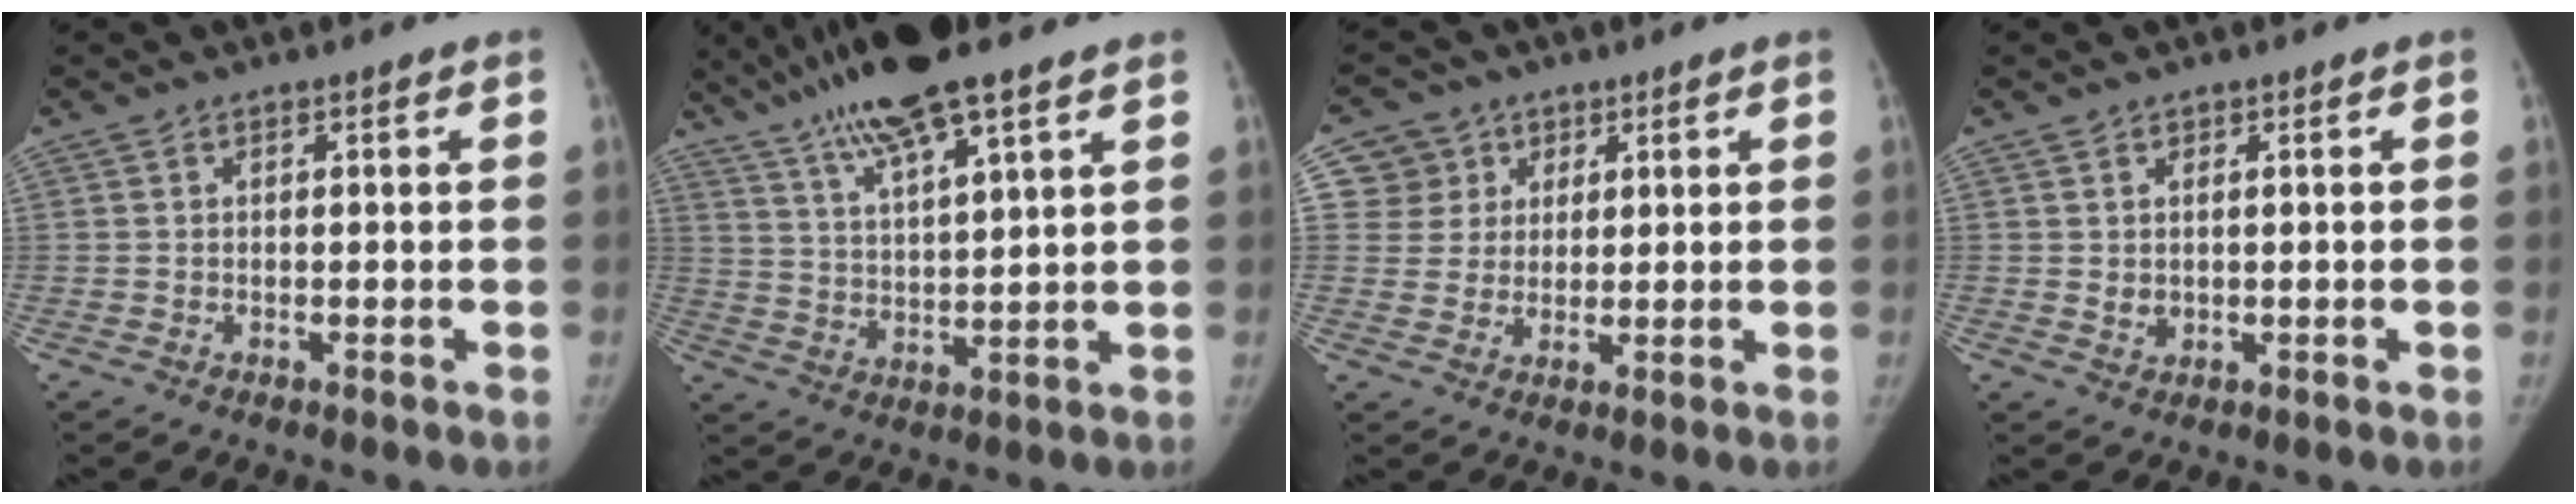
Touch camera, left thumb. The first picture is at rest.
{"total": 13.9, "force": [9.9, 1.7, 9.6], "torque": [-0.180, -0.027, 0.187]}
{"total": 6.4, "force": [2.8, 5.8, -0.2], "torque": [0.038, -0.012, 0.052]}
{"total": 1.7, "force": [0.6, 1.4, 0.8], "torque": [-0.014, -0.007, 0.020]}